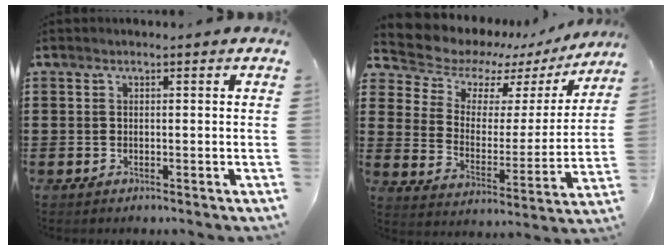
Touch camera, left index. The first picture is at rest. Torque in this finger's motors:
{"motor_torque": [2.14, 0.00, 0.55, 0.05]}